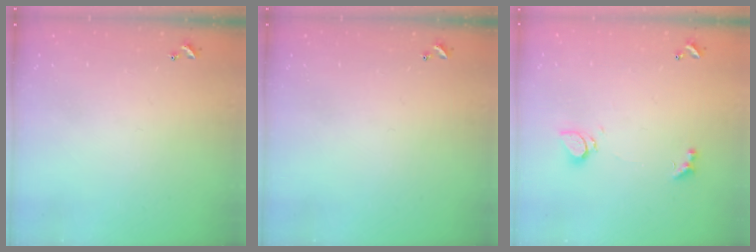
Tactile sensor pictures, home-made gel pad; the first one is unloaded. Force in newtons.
{"total": 0.0}
{"total": 1.0, "press": 0.9, "slide": 0.4}